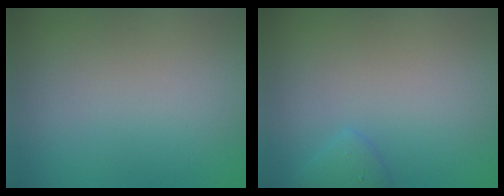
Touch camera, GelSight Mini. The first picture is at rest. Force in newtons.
{"total": 1.2, "press": 1.2, "slide": 0.1}